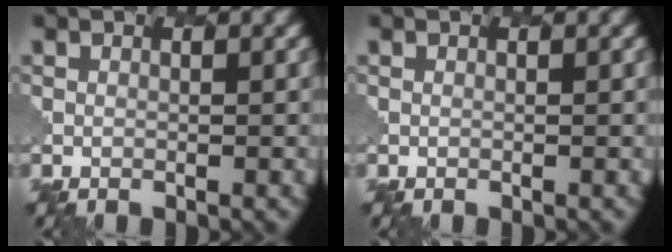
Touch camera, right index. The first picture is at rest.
{"total": 0.0}